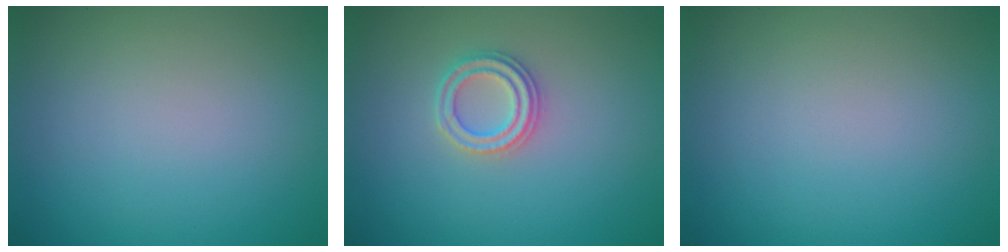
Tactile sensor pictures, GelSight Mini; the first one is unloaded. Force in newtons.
{"total": 2.2, "press": 2.2, "slide": 0.3}
{"total": 0.0}